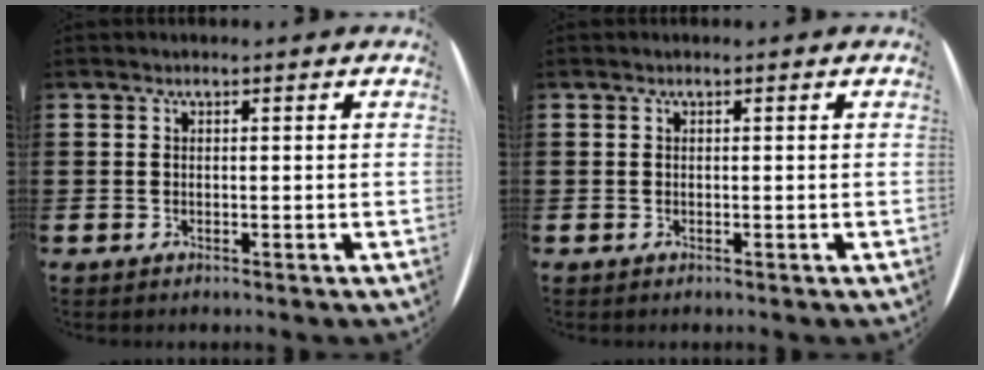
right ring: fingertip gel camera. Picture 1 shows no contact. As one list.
[{"total": 0.0}]